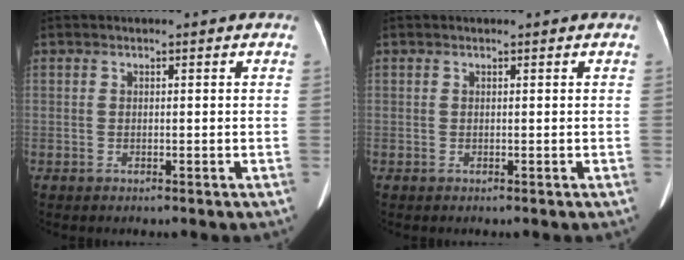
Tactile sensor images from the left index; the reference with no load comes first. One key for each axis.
{"total": 0.0}